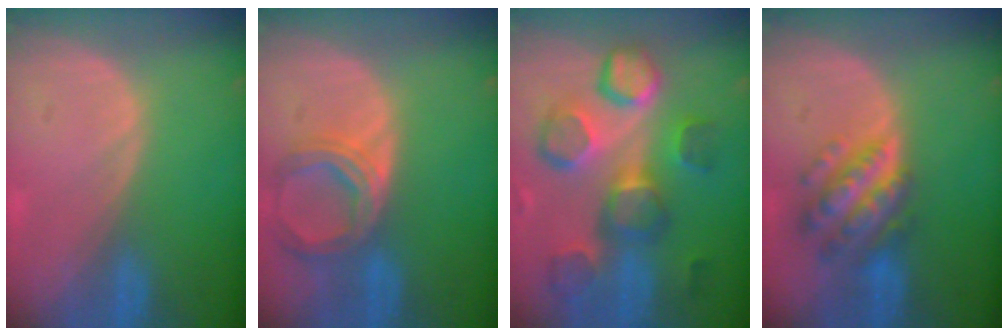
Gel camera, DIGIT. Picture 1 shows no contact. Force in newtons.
{"total": 6.9, "press": 6.3, "slide": 2.6}
{"total": 11.0, "press": 10.6, "slide": 2.7}
{"total": 7.7, "press": 7.7, "slide": 0.4}